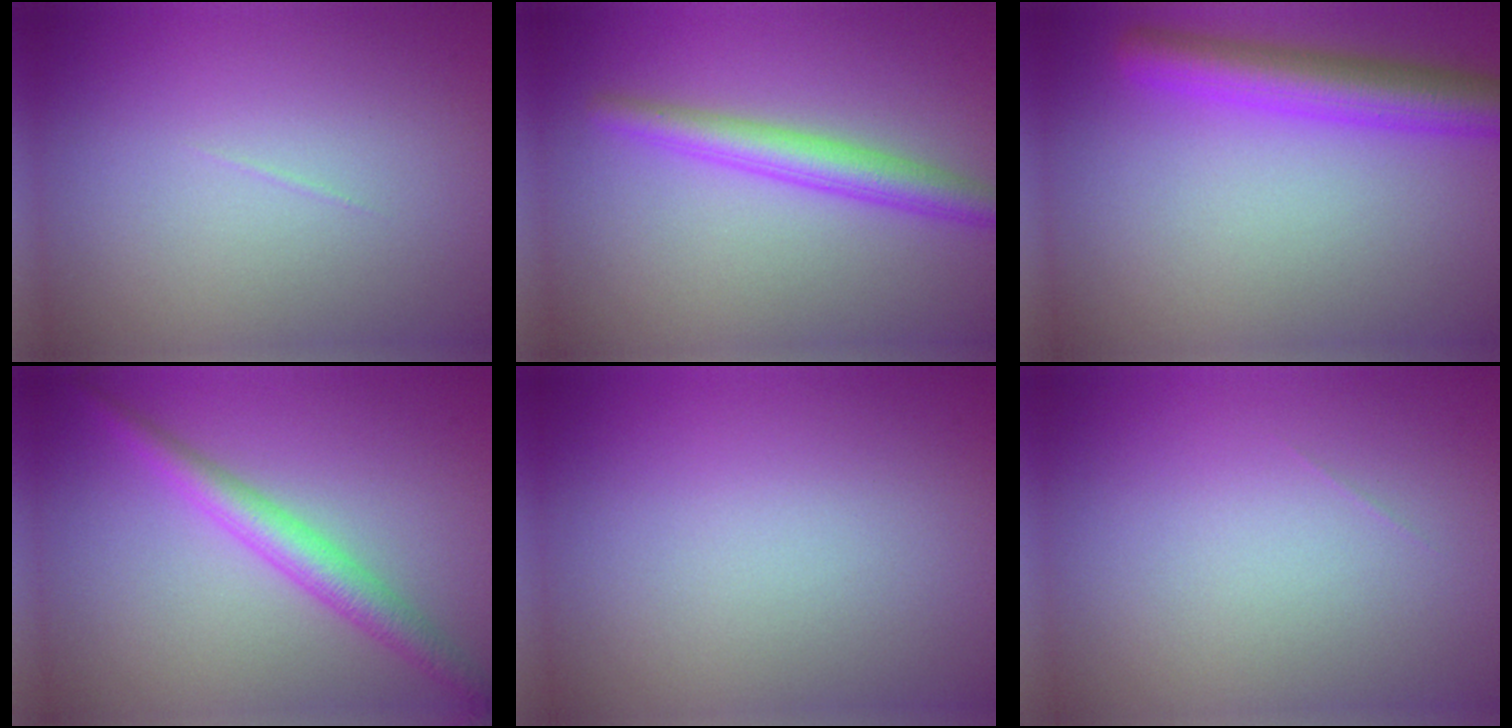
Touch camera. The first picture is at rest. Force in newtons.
{"total": 3.4, "press": 3.4, "slide": 0.0}
{"total": 5.2, "press": 5.2, "slide": 0.2}
{"total": 3.3, "press": 3.3, "slide": 0.0}
{"total": 0.0}
{"total": 0.0}